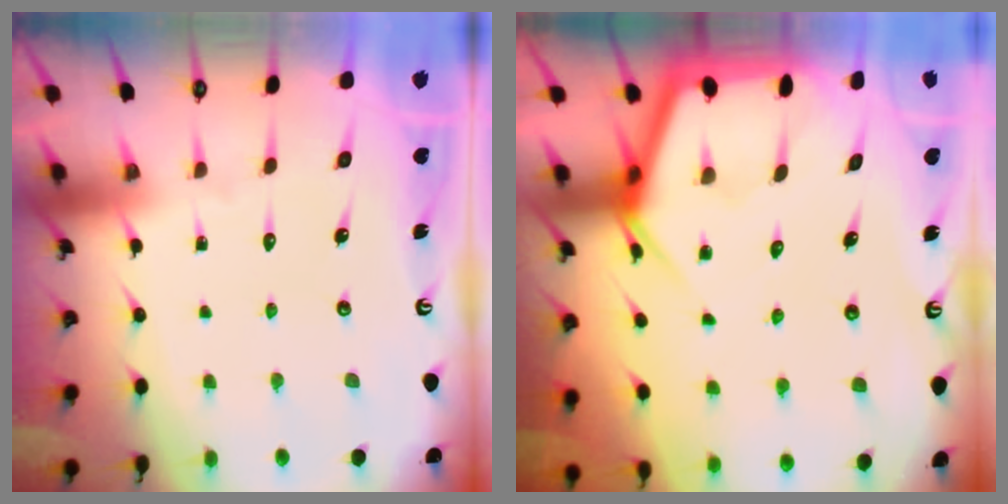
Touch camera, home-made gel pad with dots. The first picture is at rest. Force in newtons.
{"total": 7.5, "press": 7.4, "slide": 0.6}